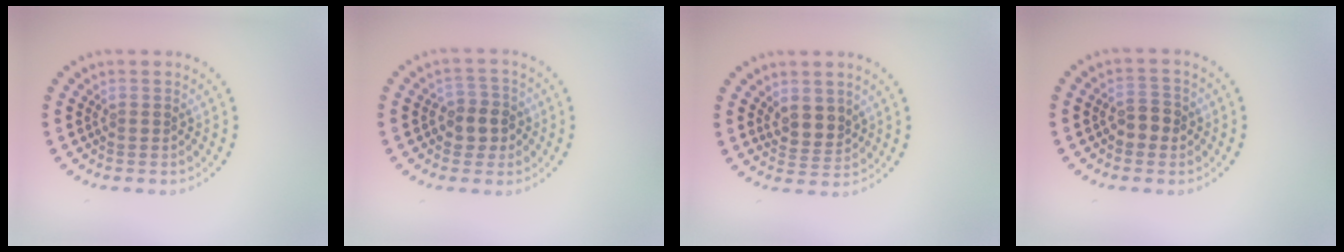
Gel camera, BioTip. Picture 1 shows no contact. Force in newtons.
{"total": 2.5, "press": 2.3, "slide": 0.9}
{"total": 2.4, "press": 2.2, "slide": 1.0}
{"total": 2.1, "press": 2.1, "slide": 0.4}